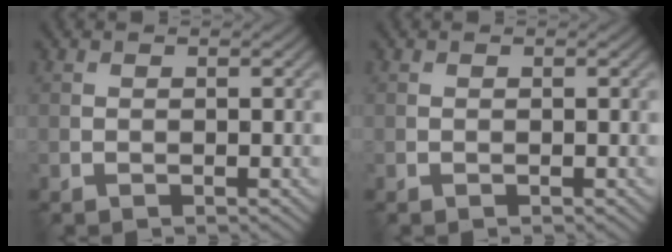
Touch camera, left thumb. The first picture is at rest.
{"total": 0.0}